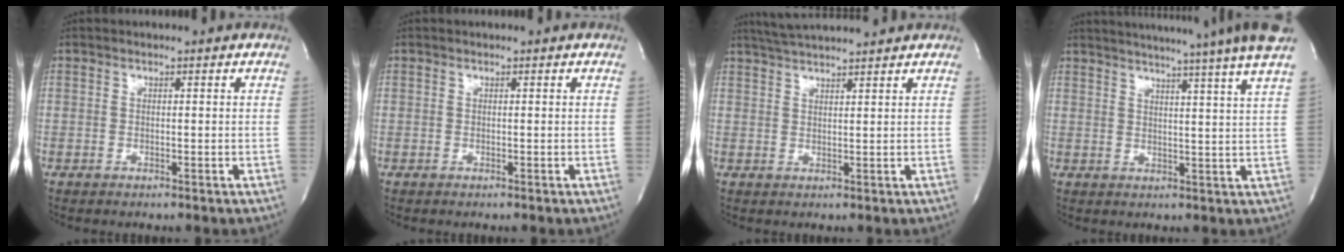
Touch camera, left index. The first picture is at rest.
{"total": 0.0}
{"total": 7.6, "force": [7.0, -0.5, 2.9], "torque": [-0.057, 0.028, 0.112]}
{"total": 16.1, "force": [13.7, -2.0, 8.2], "torque": [-0.129, -0.027, 0.167]}